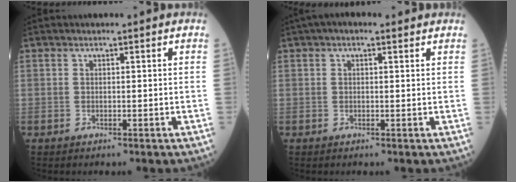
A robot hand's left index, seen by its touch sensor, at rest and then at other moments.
{"total": 3.5, "force": [2.3, 1.3, 2.3], "torque": [-0.041, 0.027, 0.034]}